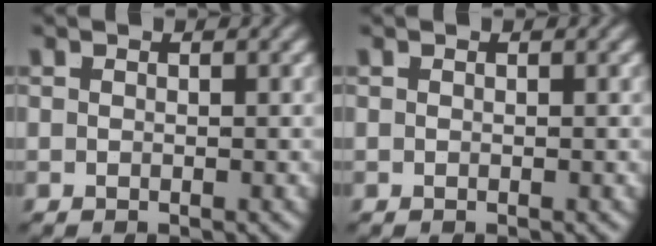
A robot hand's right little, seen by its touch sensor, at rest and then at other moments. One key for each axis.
{"total": 0.0}